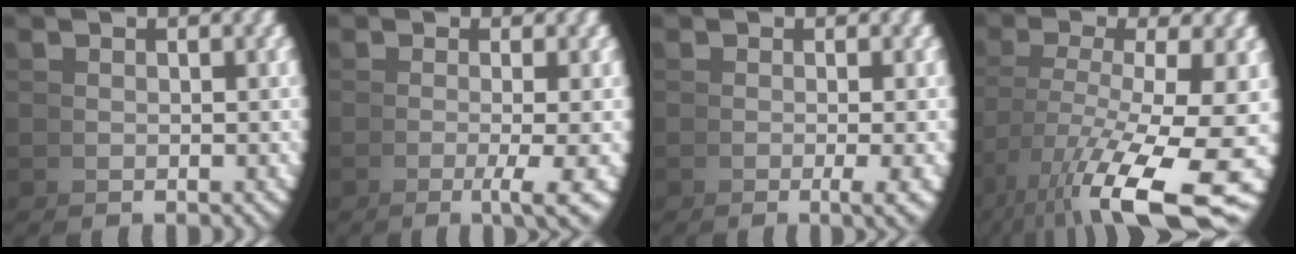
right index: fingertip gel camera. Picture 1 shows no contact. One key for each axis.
{"total": 4.7, "fx": -1.8, "fy": 0.8, "fz": 4.3, "tx": -0.044, "ty": -0.004, "tz": -0.026}
{"total": 2.9, "fx": -1.0, "fy": 0.5, "fz": 2.7, "tx": -0.031, "ty": 0.000, "tz": -0.015}
{"total": 10.1, "fx": -2.7, "fy": 4.5, "fz": 8.7, "tx": -0.134, "ty": -0.047, "tz": -0.005}